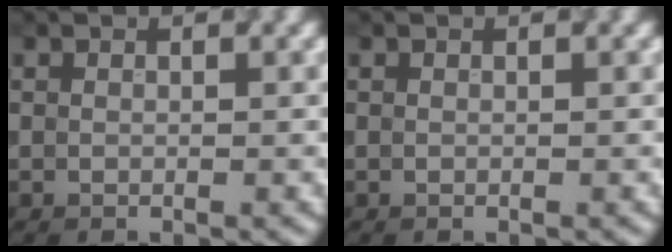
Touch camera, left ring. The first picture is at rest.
{"total": 0.0}